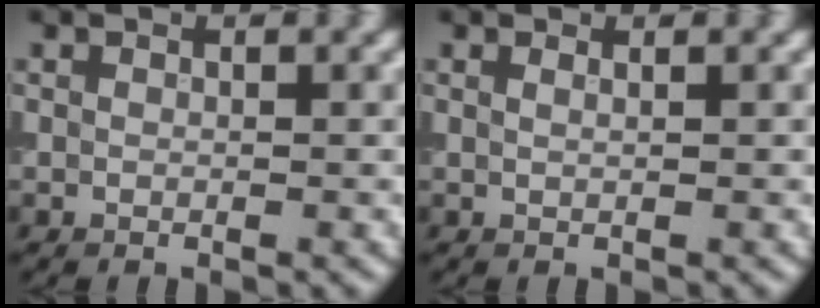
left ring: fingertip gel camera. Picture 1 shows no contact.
{"total": 1.1, "force": [0.7, 0.6, 0.7], "torque": [0.002, -0.005, 0.000]}